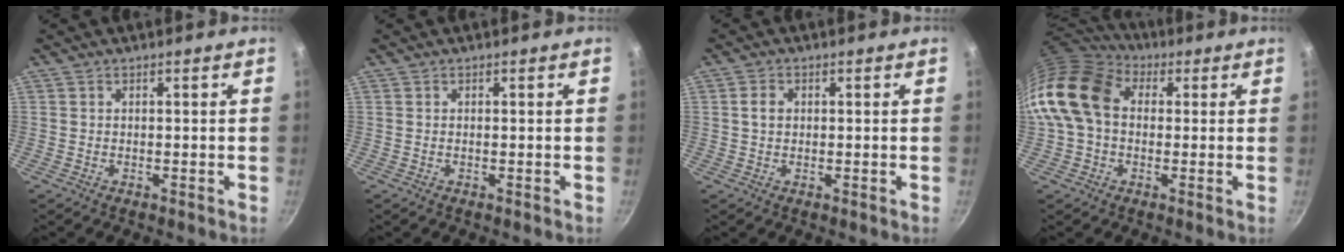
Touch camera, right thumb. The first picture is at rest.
{"total": 0.0}
{"total": 2.4, "force": [0.2, 1.9, 1.4], "torque": [-0.019, 0.005, 0.003]}
{"total": 16.0, "force": [1.5, 11.9, 10.6], "torque": [-0.189, 0.031, 0.011]}